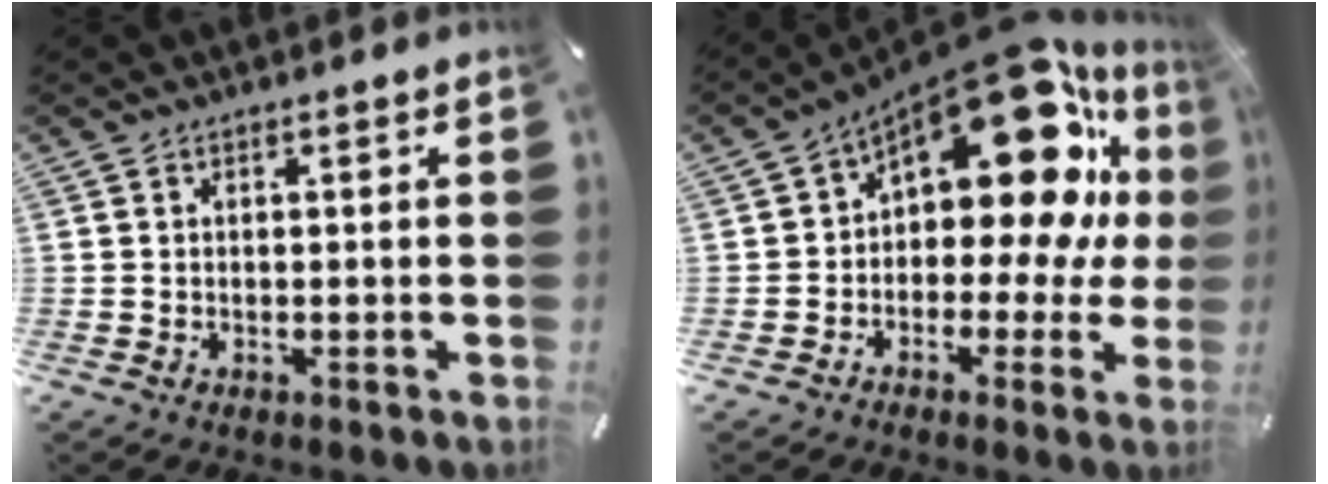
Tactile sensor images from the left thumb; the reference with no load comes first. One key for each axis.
{"total": 21.4, "fx": 9.0, "fy": 11.0, "fz": 15.9, "tx": -0.228, "ty": -0.069, "tz": 0.151}